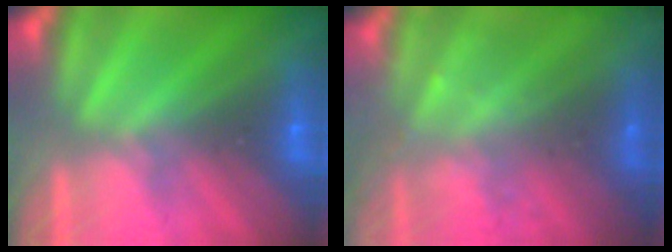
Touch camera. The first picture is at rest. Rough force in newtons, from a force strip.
{"total": 2.3}